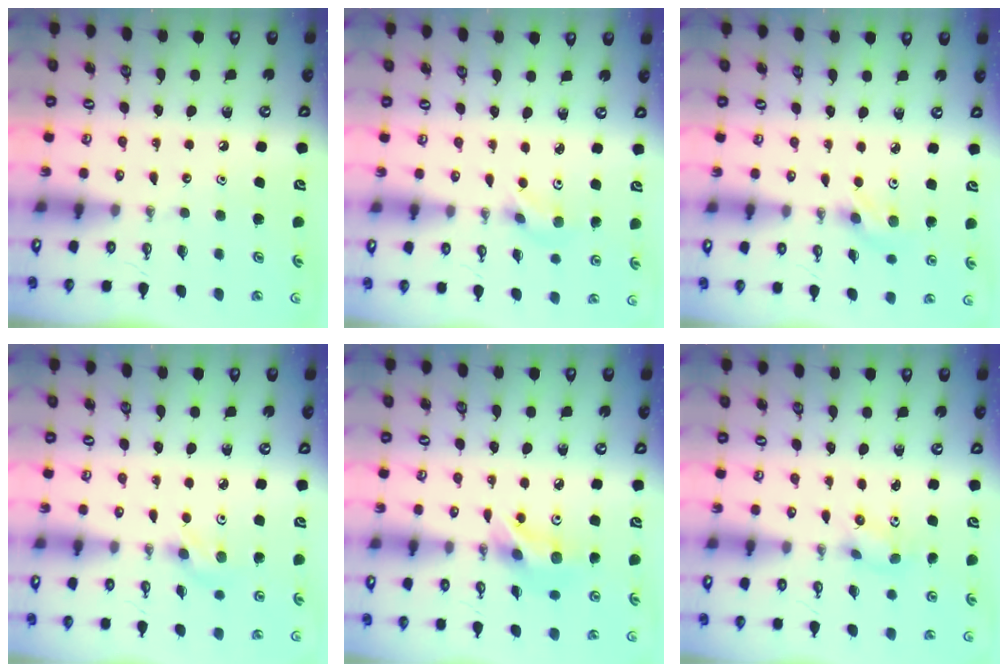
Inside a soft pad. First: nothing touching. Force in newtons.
{"total": 2.6, "press": 2.4, "slide": 0.9}
{"total": 4.1, "press": 3.8, "slide": 1.3}
{"total": 2.8, "press": 2.4, "slide": 1.4}
{"total": 11.4, "press": 10.9, "slide": 3.3}
{"total": 3.3, "press": 3.0, "slide": 1.4}